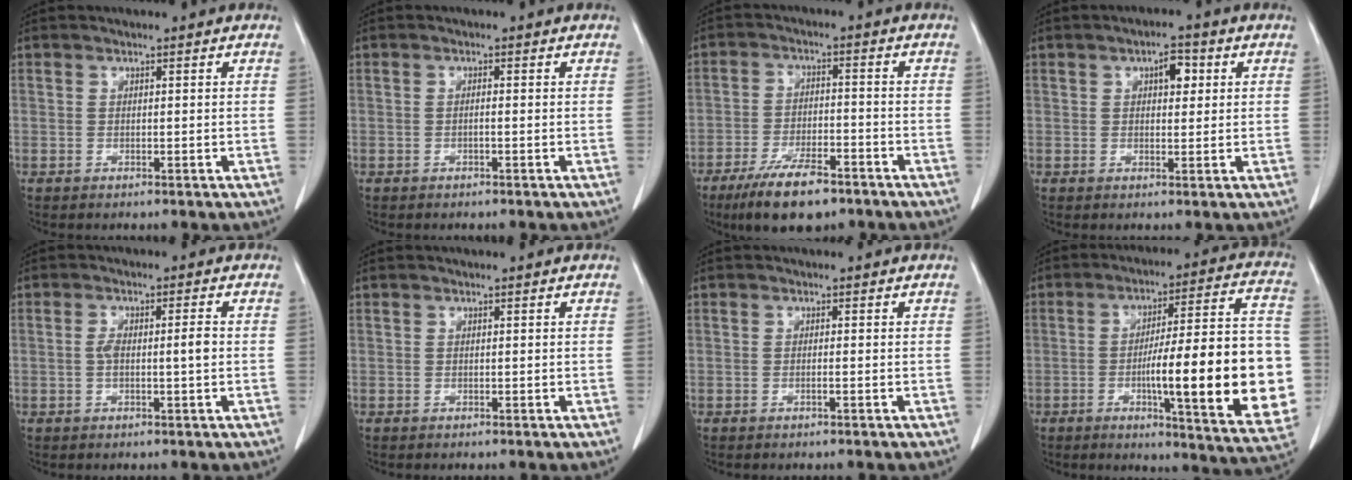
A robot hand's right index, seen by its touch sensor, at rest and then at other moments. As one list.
[{"total": 0.7, "force": [-0.2, 0.0, 0.6], "torque": [-0.011, 0.001, -0.003]}, {"total": 10.0, "force": [-7.0, 3.2, 6.4], "torque": [-0.116, -0.012, -0.119]}, {"total": 3.6, "force": [1.2, 1.6, 2.9], "torque": [-0.044, 0.009, 0.016]}, {"total": 3.7, "force": [-0.2, 0.7, 3.6], "torque": [-0.070, 0.009, -0.001]}, {"total": 0.0}, {"total": 0.6, "force": [-0.3, -0.1, 0.6], "torque": [-0.010, 0.001, -0.005]}, {"total": 23.4, "force": [-3.9, 2.8, 22.9], "torque": [-0.255, 0.016, -0.047]}]